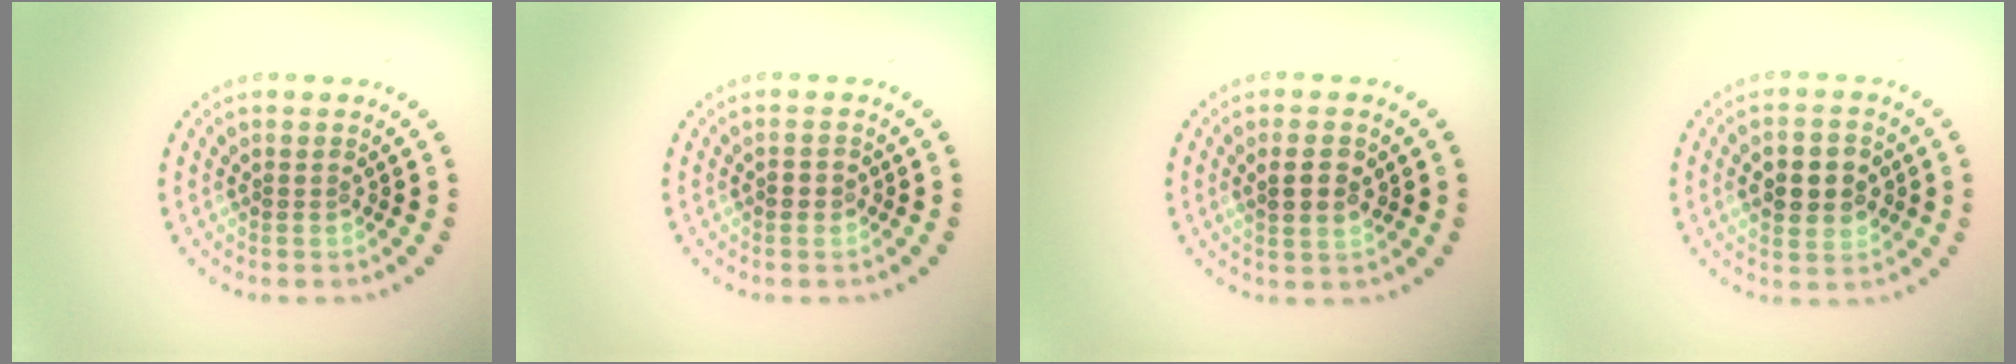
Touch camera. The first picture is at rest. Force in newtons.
{"total": 1.5, "press": 1.5, "slide": 0.1}
{"total": 2.8, "press": 2.8, "slide": 0.6}
{"total": 4.4, "press": 4.4, "slide": 0.1}